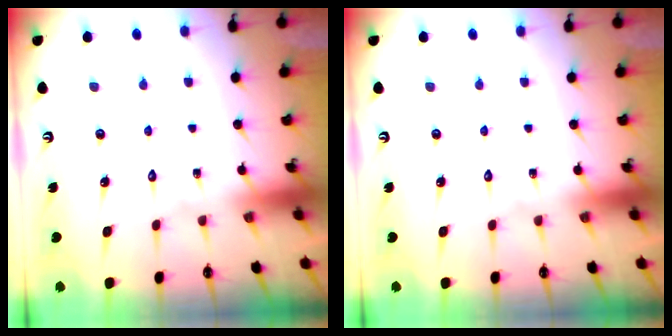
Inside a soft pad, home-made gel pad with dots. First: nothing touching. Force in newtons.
{"total": 0.0}